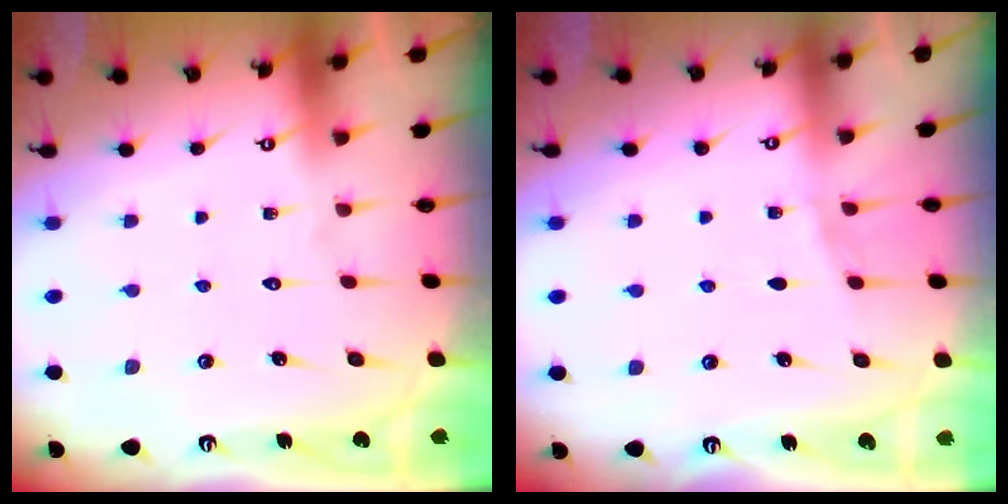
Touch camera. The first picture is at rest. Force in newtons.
{"total": 4.4, "press": 3.6, "slide": 2.5}